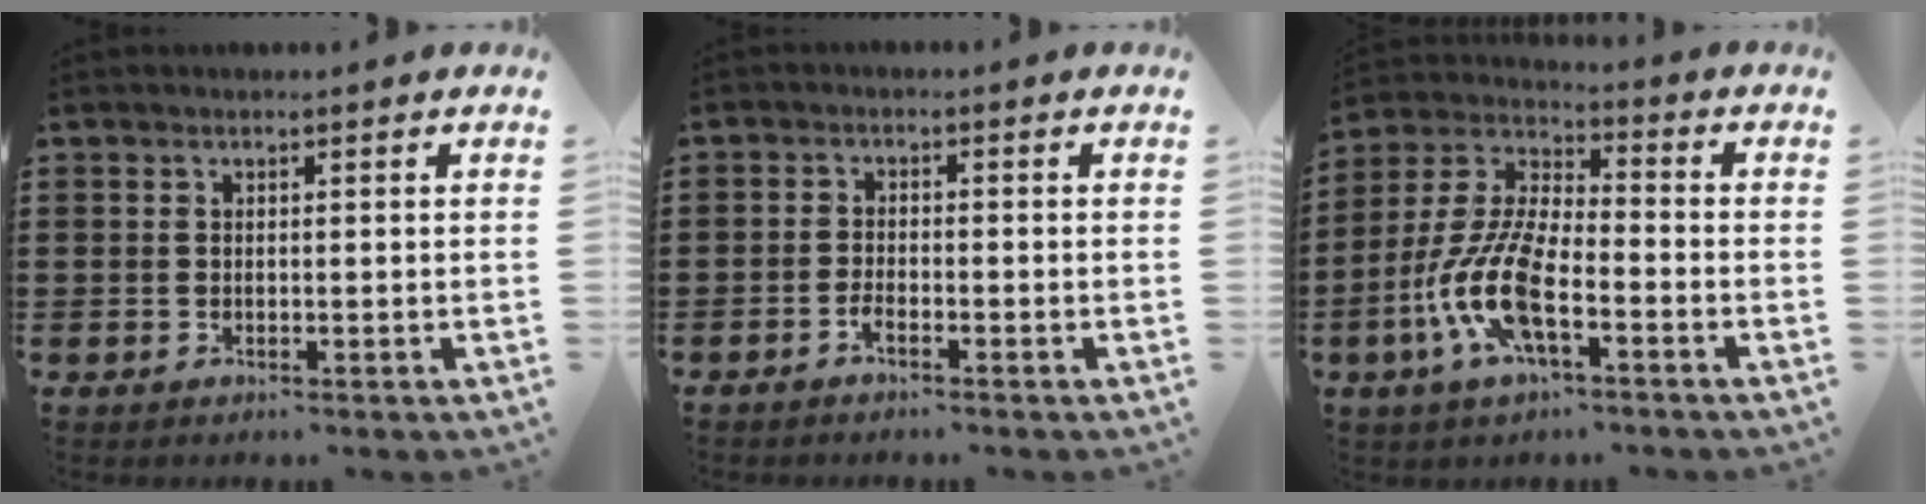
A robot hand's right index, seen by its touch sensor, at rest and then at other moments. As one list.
[{"total": 1.6, "force": [-1.3, 0.3, 0.8], "torque": [-0.019, 0.000, -0.024]}, {"total": 11.6, "force": [-4.5, 4.2, 9.8], "torque": [-0.237, -0.011, -0.090]}]